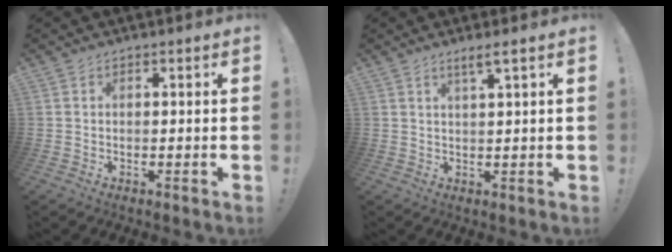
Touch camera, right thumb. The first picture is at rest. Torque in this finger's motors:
{"motor_torque": [0.00, 0.00, 0.05, 0.04, 0.00]}